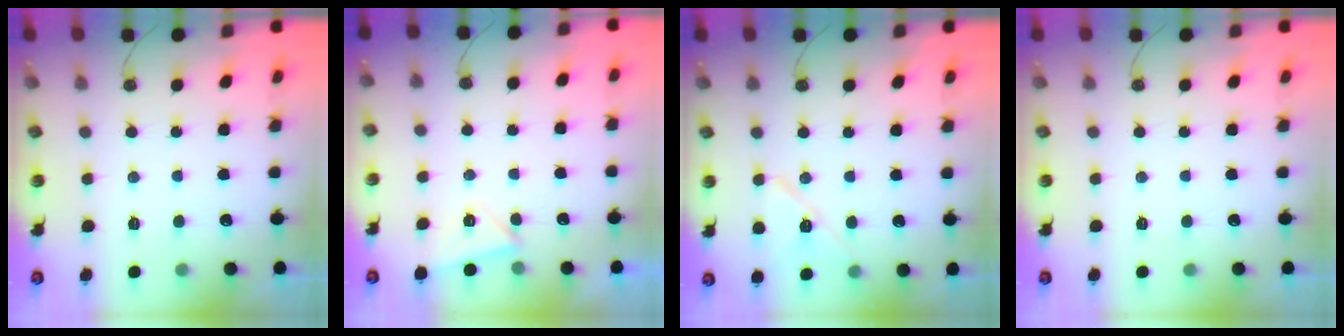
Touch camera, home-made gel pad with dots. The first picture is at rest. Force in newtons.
{"total": 3.8, "press": 3.2, "slide": 2.1}
{"total": 9.2, "press": 9.2, "slide": 1.1}
{"total": 0.0}